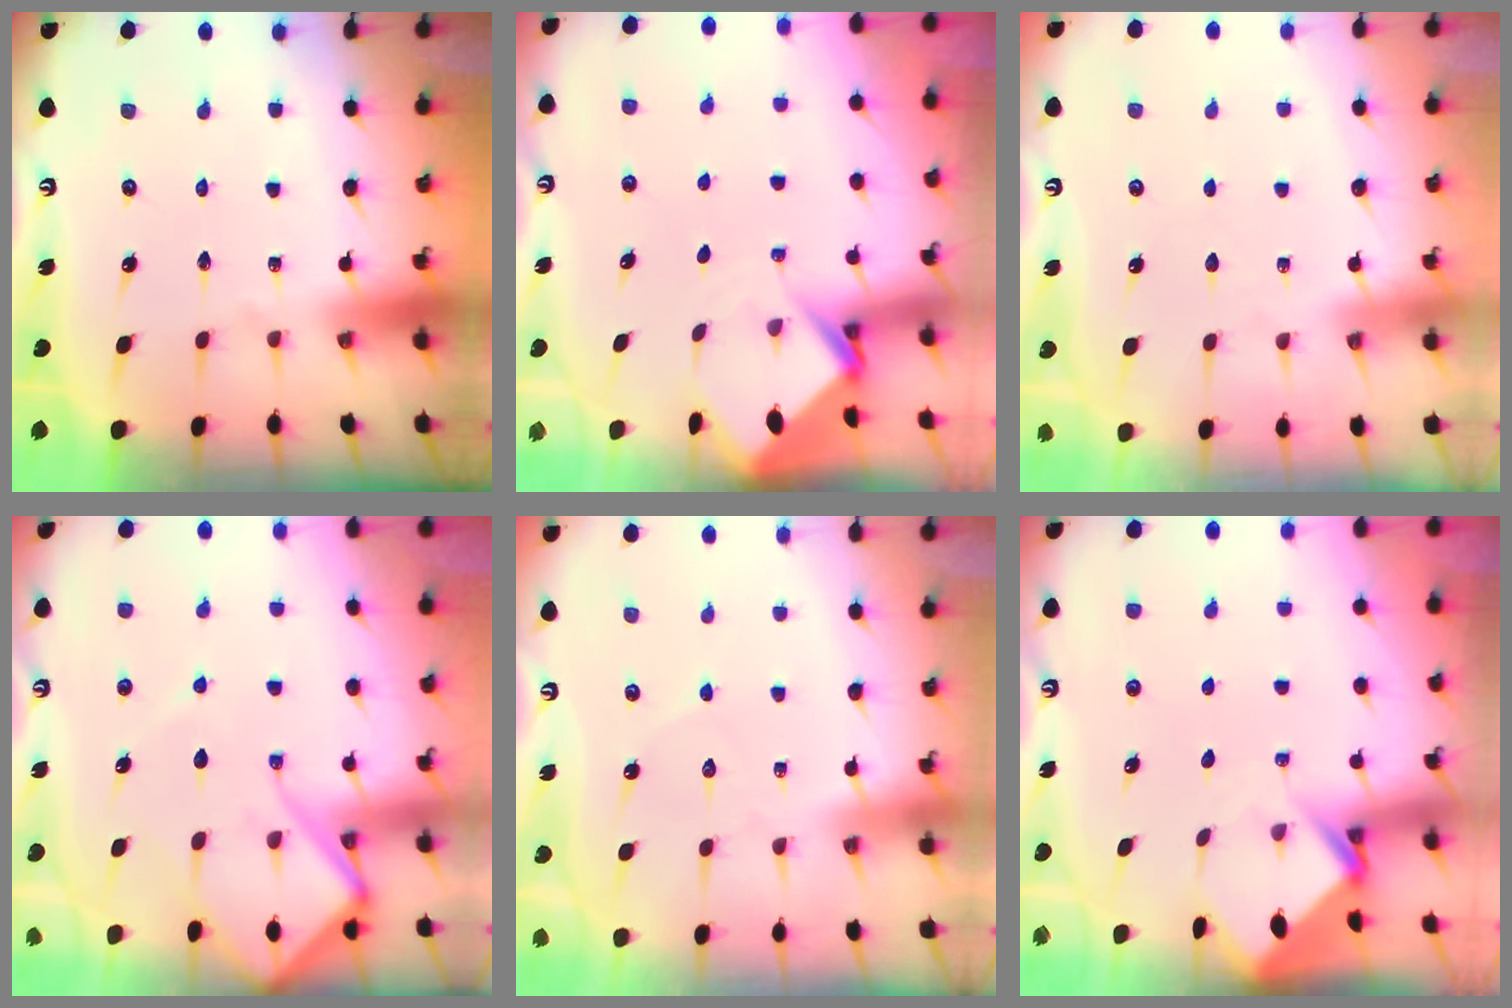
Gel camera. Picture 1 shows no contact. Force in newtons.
{"total": 3.8, "press": 3.8, "slide": 0.2}
{"total": 2.9, "press": 2.8, "slide": 0.4}
{"total": 10.7, "press": 10.6, "slide": 1.1}
{"total": 3.6, "press": 3.6, "slide": 0.3}
{"total": 3.9, "press": 3.9, "slide": 0.1}